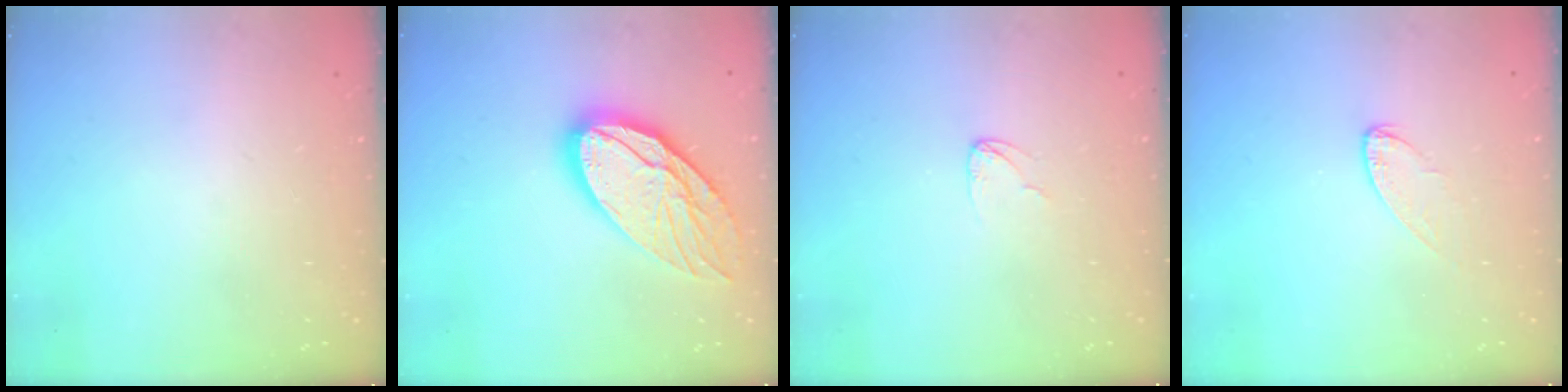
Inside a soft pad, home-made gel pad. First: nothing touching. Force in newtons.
{"total": 19.9, "press": 19.8, "slide": 1.8}
{"total": 2.3, "press": 2.3, "slide": 0.1}
{"total": 5.3, "press": 5.2, "slide": 0.4}